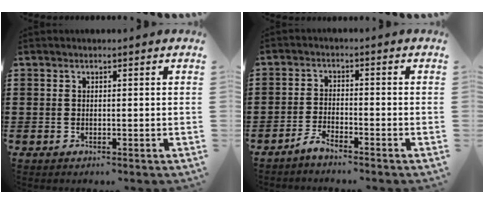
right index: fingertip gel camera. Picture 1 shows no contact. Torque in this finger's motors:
{"motor_torque": [-0.15, 0.63, 0.03, 0.01]}